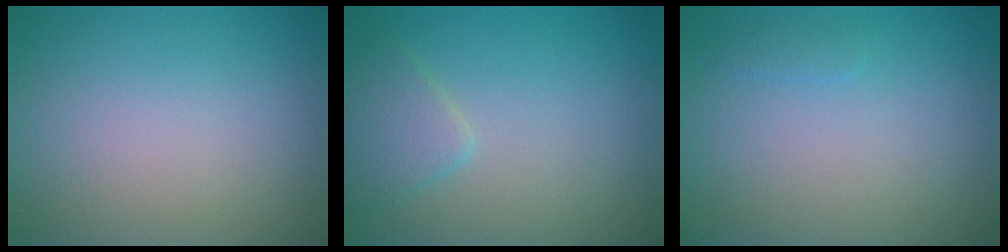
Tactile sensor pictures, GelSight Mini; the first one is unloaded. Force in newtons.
{"total": 2.3, "press": 2.3, "slide": 0.1}
{"total": 0.6, "press": 0.6, "slide": 0.0}